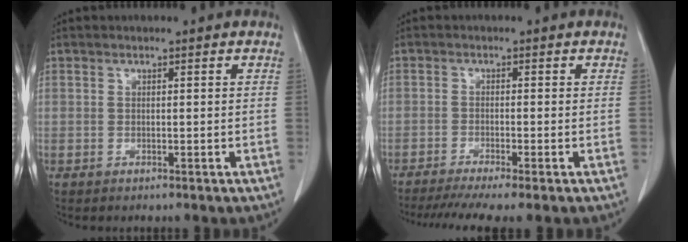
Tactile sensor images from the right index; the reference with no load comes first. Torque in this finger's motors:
{"motor_torque": [1.09, -1.05, 0.45, 0.12]}